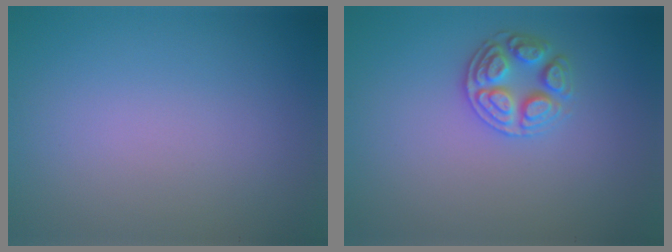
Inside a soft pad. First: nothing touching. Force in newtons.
{"total": 2.8, "press": 2.7, "slide": 0.6}